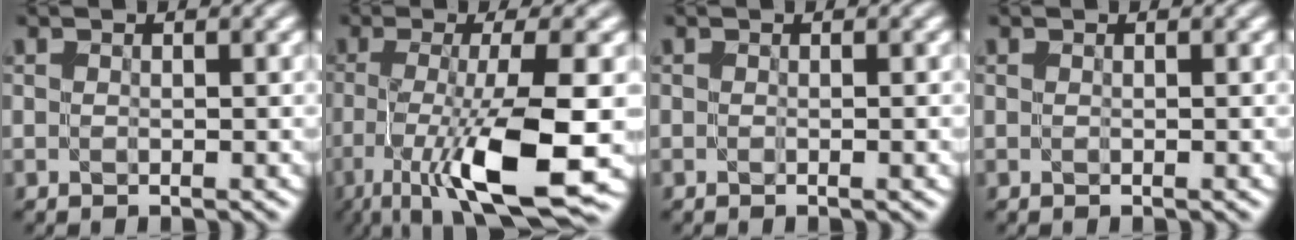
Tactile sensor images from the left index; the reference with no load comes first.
{"total": 10.9, "force": [-4.1, 2.5, 9.8], "torque": [-0.171, -0.016, -0.074]}
{"total": 1.0, "force": [-0.2, 0.2, 0.9], "torque": [-0.009, -0.003, -0.004]}
{"total": 0.0}